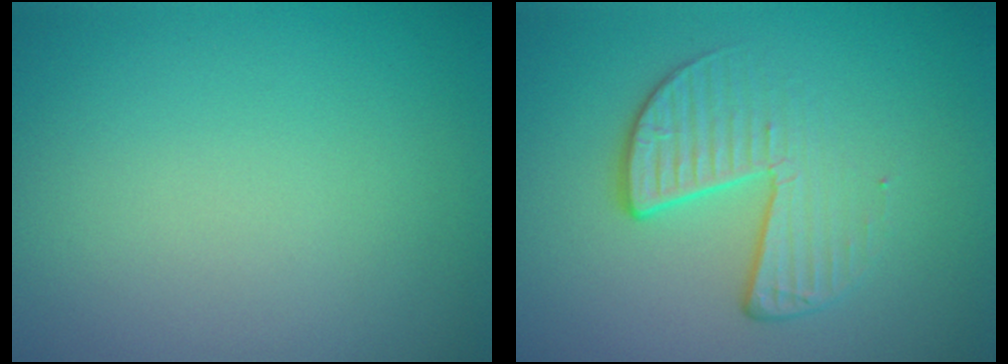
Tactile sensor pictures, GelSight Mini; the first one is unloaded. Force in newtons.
{"total": 4.1, "press": 2.7, "slide": 3.1}